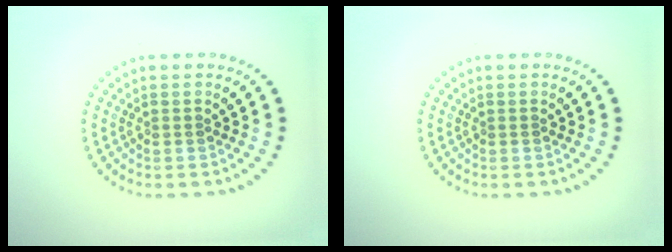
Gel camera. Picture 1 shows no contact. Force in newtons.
{"total": 0.0}